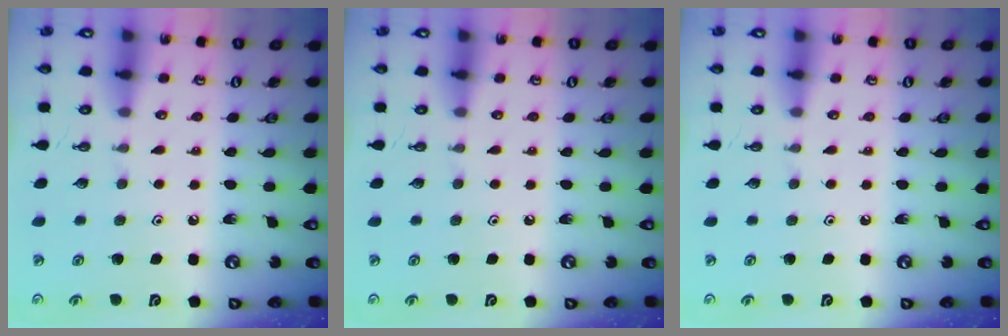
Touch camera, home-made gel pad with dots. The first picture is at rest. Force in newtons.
{"total": 0.0}
{"total": 0.0}